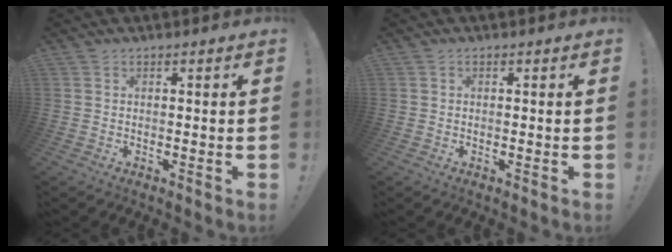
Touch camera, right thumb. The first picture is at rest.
{"total": 0.0}